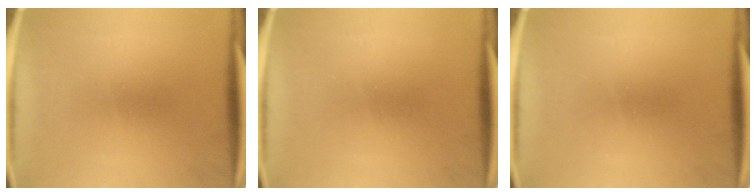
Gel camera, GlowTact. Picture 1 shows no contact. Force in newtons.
{"total": 0.0}
{"total": 0.0}